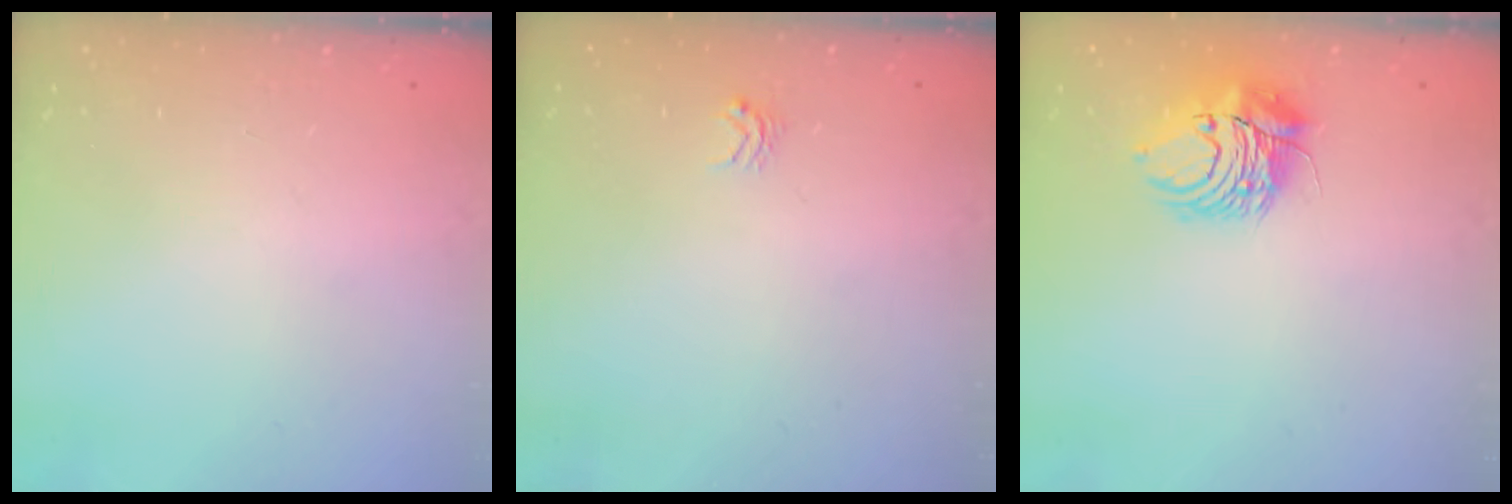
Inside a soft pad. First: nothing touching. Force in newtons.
{"total": 3.0, "press": 3.0, "slide": 0.5}
{"total": 9.2, "press": 9.2, "slide": 0.7}